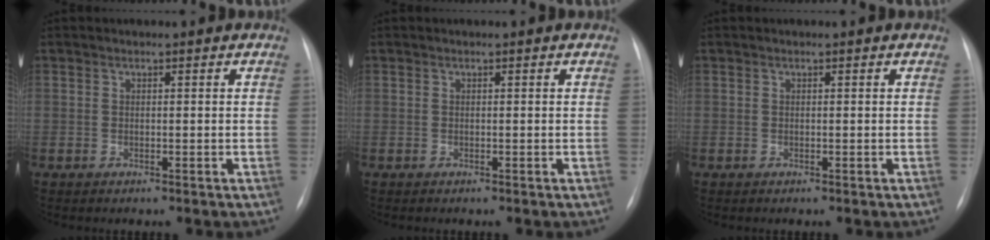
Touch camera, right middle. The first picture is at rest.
{"total": 0.0}
{"total": 0.0}